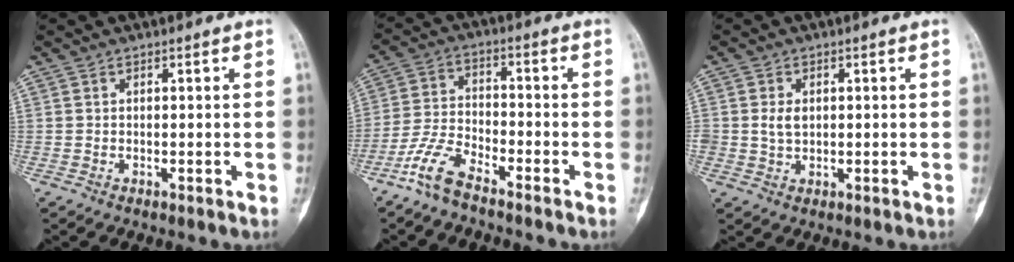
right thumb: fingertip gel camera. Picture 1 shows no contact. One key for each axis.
{"total": 7.6, "fx": -5.7, "fy": 2.5, "fz": 4.3, "tx": -0.103, "ty": 0.030, "tz": -0.121}
{"total": 3.1, "fx": 0.5, "fy": 2.2, "fz": 2.1, "tx": -0.029, "ty": -0.001, "tz": 0.012}